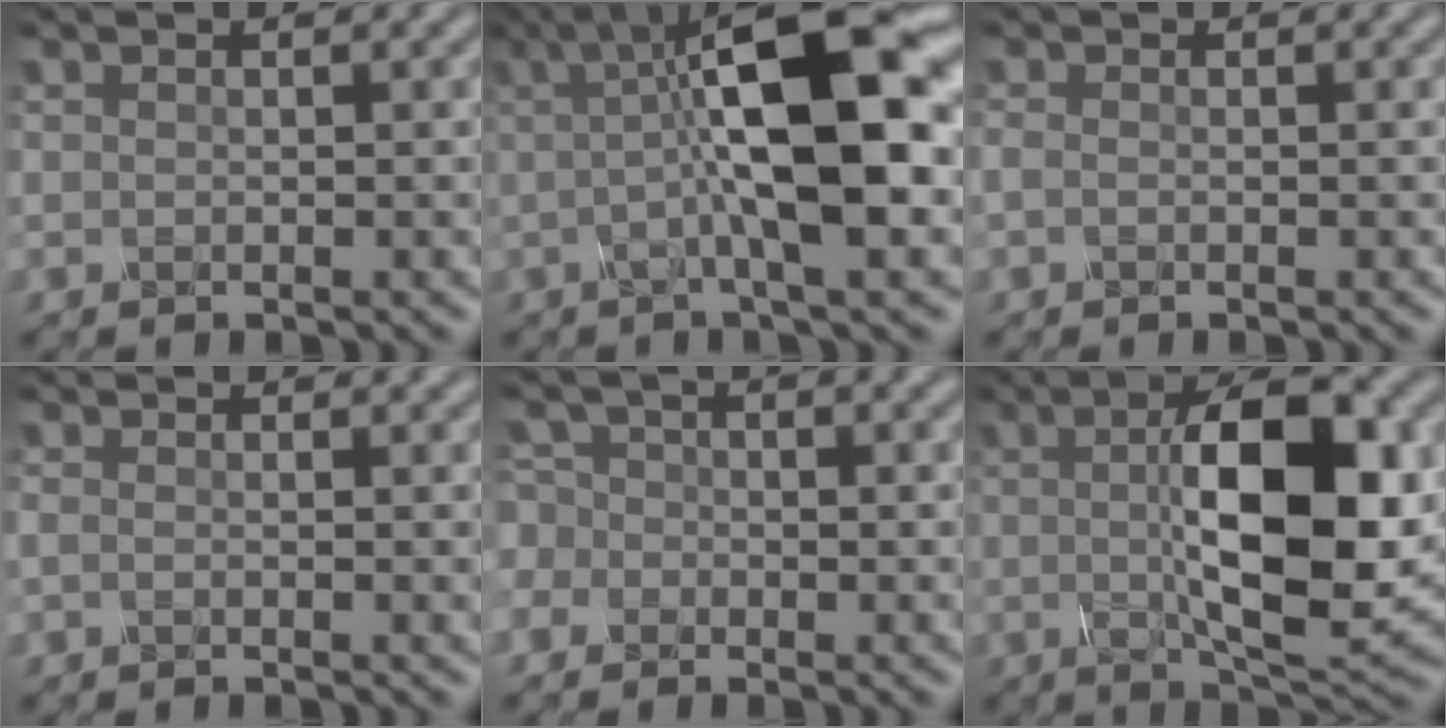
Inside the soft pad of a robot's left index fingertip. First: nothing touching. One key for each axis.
{"total": 12.0, "fx": 1.4, "fy": 3.3, "fz": 11.5, "tx": -0.176, "ty": 0.020, "tz": 0.015}
{"total": 0.5, "fx": -0.3, "fy": 0.2, "fz": 0.3, "tx": -0.009, "ty": -0.002, "tz": -0.008}
{"total": 0.9, "fx": -0.1, "fy": 0.3, "fz": 0.9, "tx": -0.016, "ty": -0.004, "tz": -0.004}
{"total": 3.2, "fx": -0.8, "fy": 3.0, "fz": 0.8, "tx": -0.010, "ty": 0.018, "tz": -0.036}
{"total": 11.8, "fx": 0.8, "fy": 4.0, "fz": 11.0, "tx": -0.168, "ty": 0.001, "tz": 0.011}